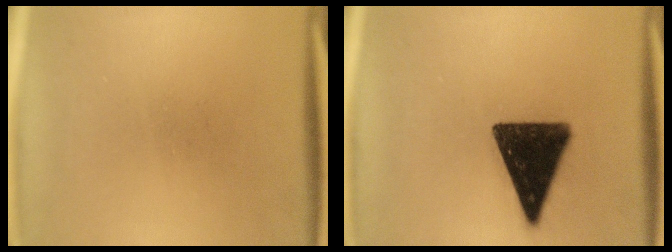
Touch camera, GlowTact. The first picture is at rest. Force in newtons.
{"total": 15.2}